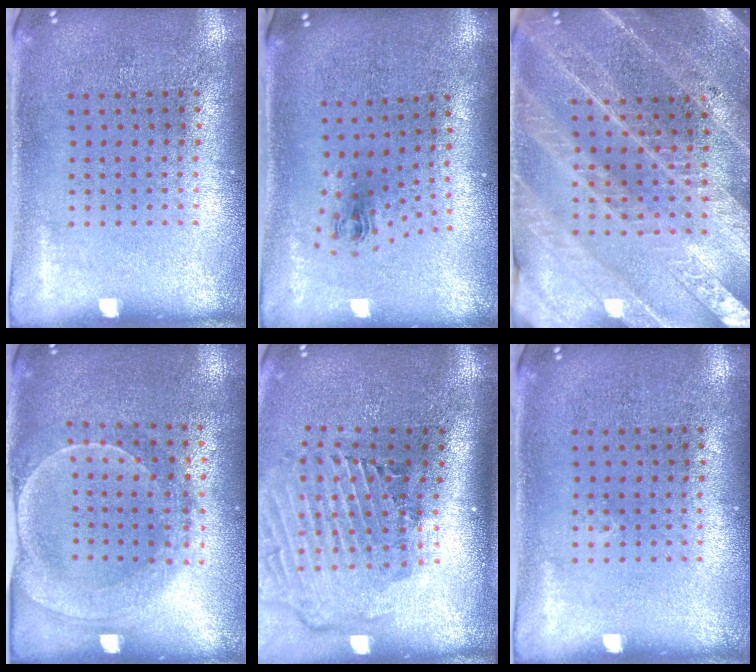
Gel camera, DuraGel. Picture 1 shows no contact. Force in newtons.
{"total": 1.0, "press": 0.4, "slide": 0.9}
{"total": 3.7, "press": 3.5, "slide": 1.4}
{"total": 1.8, "press": 1.8, "slide": 0.5}
{"total": 2.9, "press": 2.0, "slide": 2.1}
{"total": 0.0}